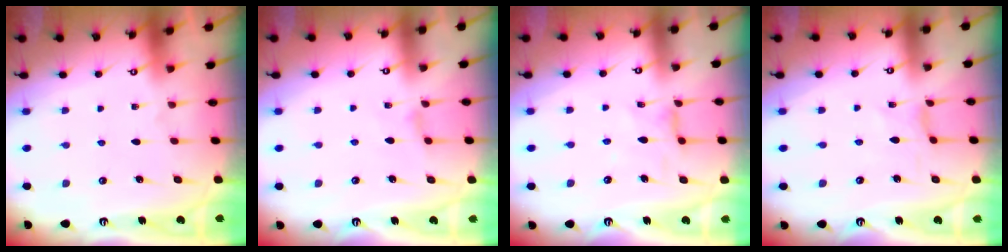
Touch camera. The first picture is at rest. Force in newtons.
{"total": 1.1, "press": 1.1, "slide": 0.3}
{"total": 2.9, "press": 2.9, "slide": 0.4}
{"total": 1.2, "press": 1.2, "slide": 0.0}